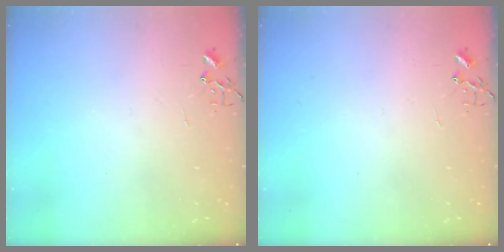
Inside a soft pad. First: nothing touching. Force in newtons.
{"total": 0.0}